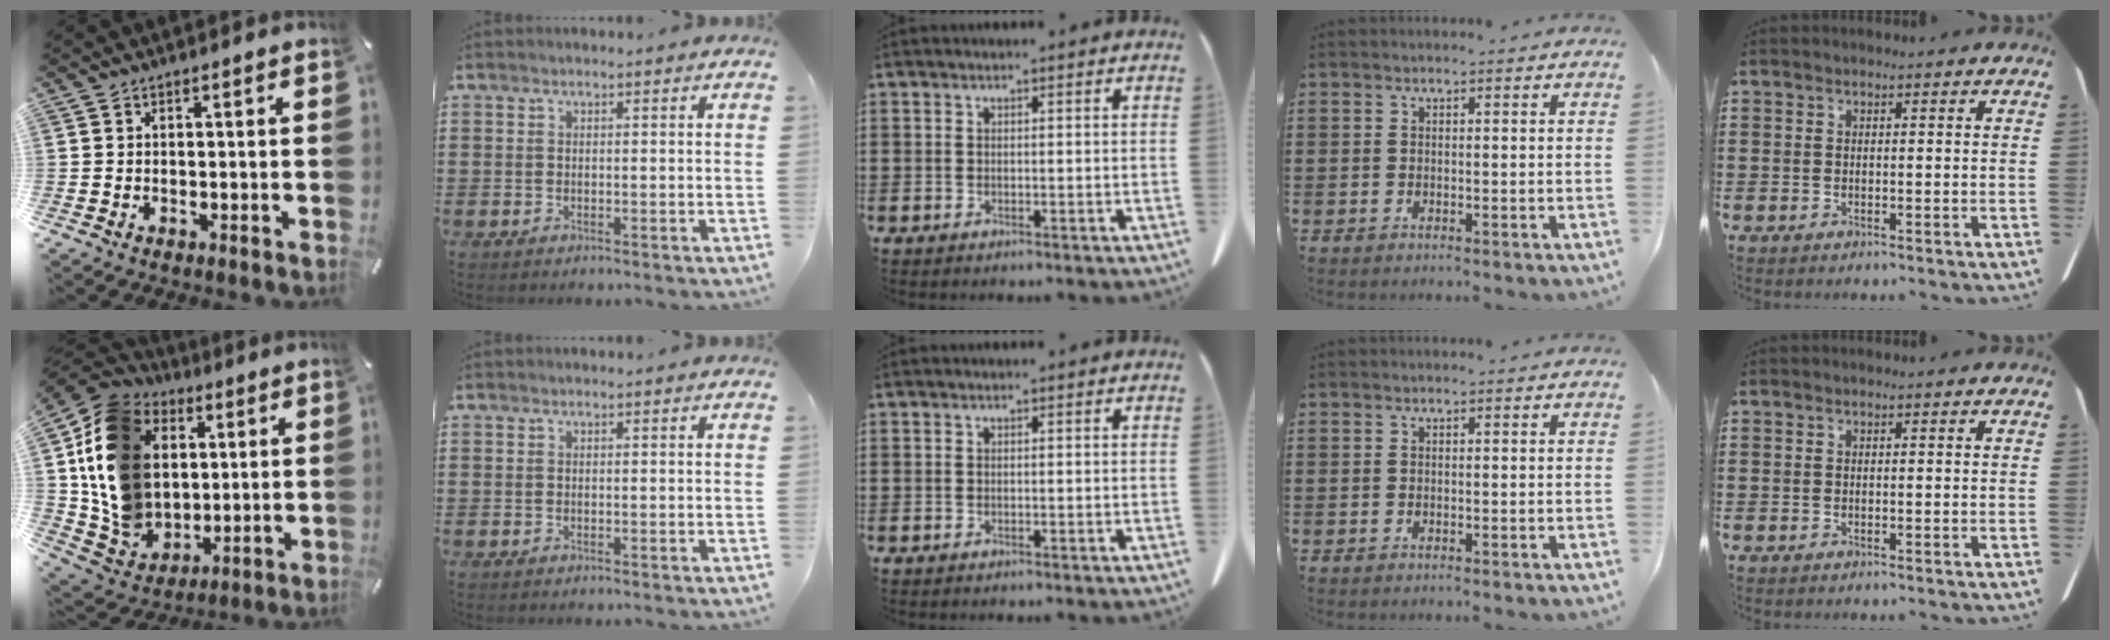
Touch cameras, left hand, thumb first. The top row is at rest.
{"thumb": {"total": 18.2, "force": [2.8, 15.8, 8.5], "torque": [-0.186, -0.008, 0.060]}}